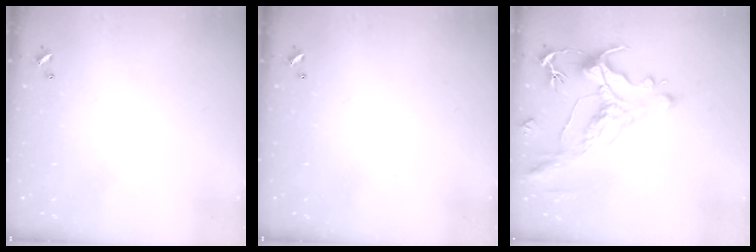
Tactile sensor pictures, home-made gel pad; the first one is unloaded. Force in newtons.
{"total": 0.0}
{"total": 1.7, "press": 0.9, "slide": 1.4}